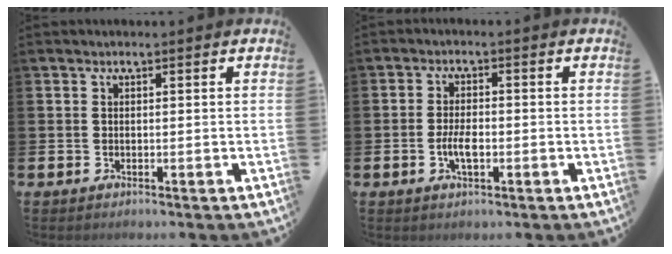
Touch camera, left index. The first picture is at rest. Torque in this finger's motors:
{"motor_torque": [0.70, 0.34, 0.13, 0.04]}